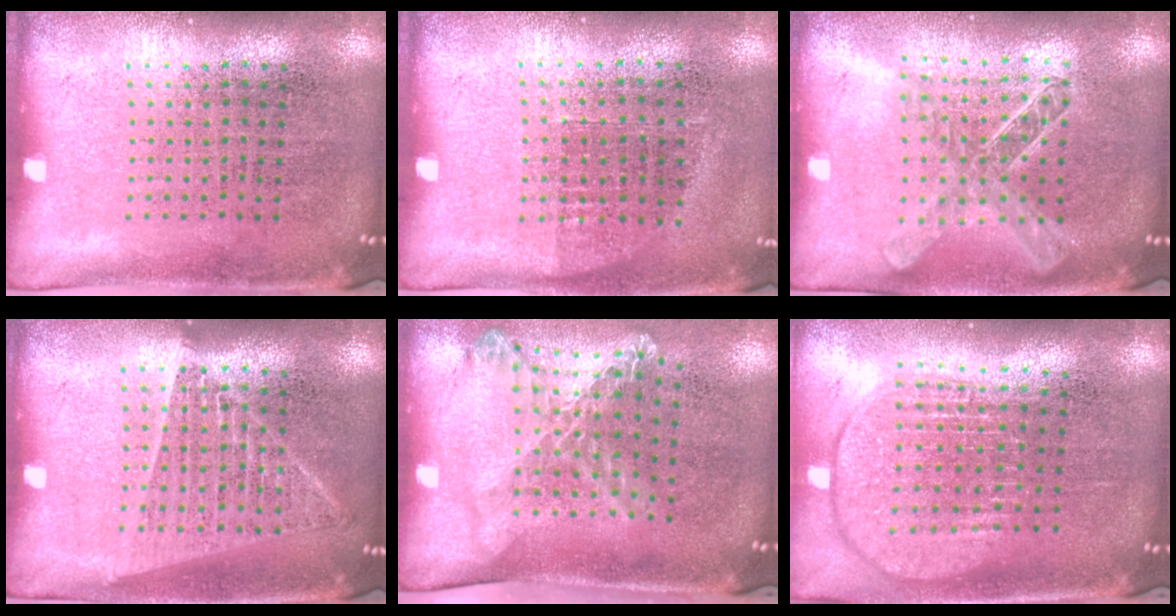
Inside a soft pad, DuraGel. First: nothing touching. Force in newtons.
{"total": 0.6, "press": 0.6, "slide": 0.2}
{"total": 1.9, "press": 1.6, "slide": 1.0}
{"total": 1.4, "press": 1.3, "slide": 0.5}
{"total": 1.8, "press": 1.3, "slide": 1.2}
{"total": 2.0, "press": 1.6, "slide": 1.2}